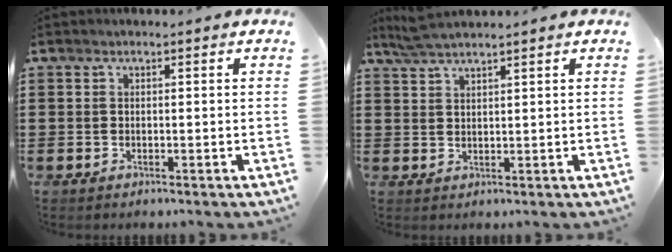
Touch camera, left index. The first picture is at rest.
{"total": 2.8, "force": [2.5, 0.0, 1.2], "torque": [-0.030, 0.001, 0.048]}